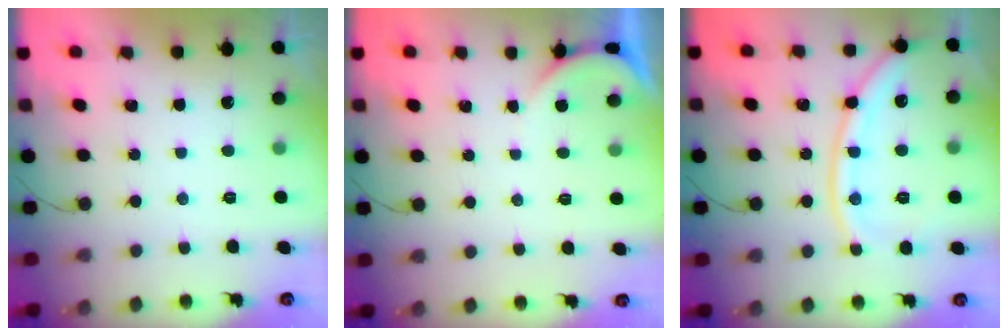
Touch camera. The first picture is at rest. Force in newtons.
{"total": 2.0, "press": 2.0, "slide": 0.2}
{"total": 13.0, "press": 12.9, "slide": 1.6}